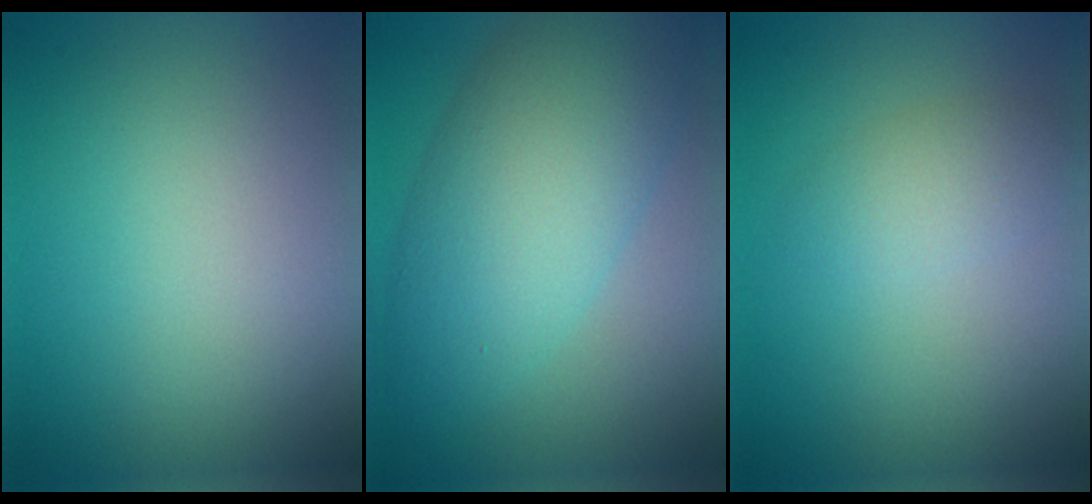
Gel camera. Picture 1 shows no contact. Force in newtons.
{"total": 8.7, "press": 8.7, "slide": 0.4}
{"total": 2.2, "press": 2.2, "slide": 0.1}